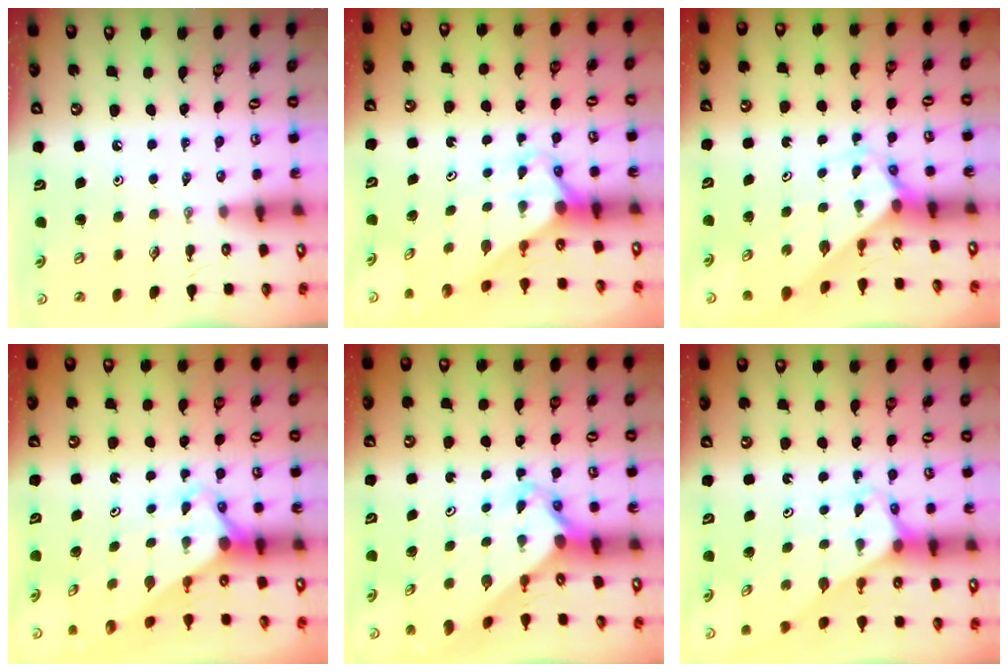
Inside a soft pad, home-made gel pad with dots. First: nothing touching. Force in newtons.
{"total": 2.9, "press": 2.9, "slide": 0.3}
{"total": 2.5, "press": 2.5, "slide": 0.2}
{"total": 3.1, "press": 3.1, "slide": 0.2}
{"total": 2.7, "press": 2.7, "slide": 0.2}
{"total": 3.0, "press": 3.0, "slide": 0.2}